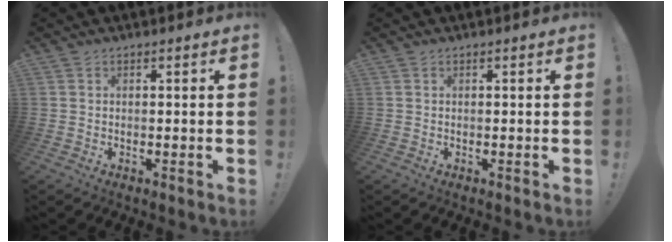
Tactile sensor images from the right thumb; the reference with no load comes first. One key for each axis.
{"total": 0.0}